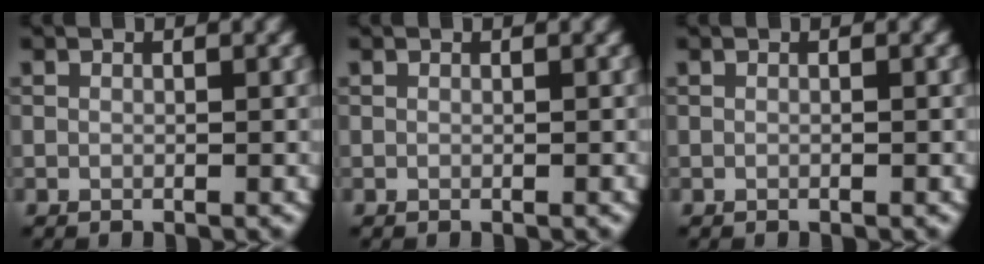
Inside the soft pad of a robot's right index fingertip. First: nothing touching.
{"total": 0.0}
{"total": 0.0}